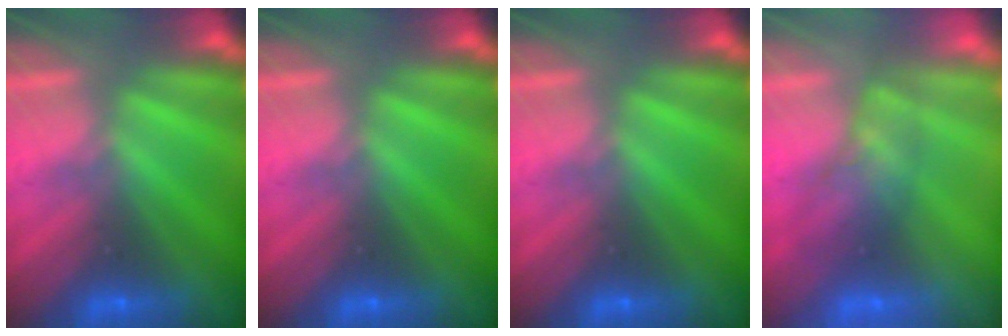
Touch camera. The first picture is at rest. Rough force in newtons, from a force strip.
{"total": 0.0}
{"total": 0.0}
{"total": 2.6}